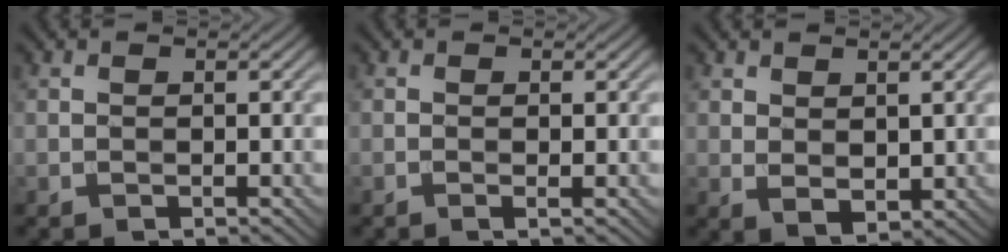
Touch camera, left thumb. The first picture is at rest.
{"total": 0.7, "force": [-0.2, 0.0, 0.7], "torque": [-0.014, -0.001, -0.006]}
{"total": 2.6, "force": [1.1, 1.6, 1.7], "torque": [-0.036, -0.009, 0.028]}